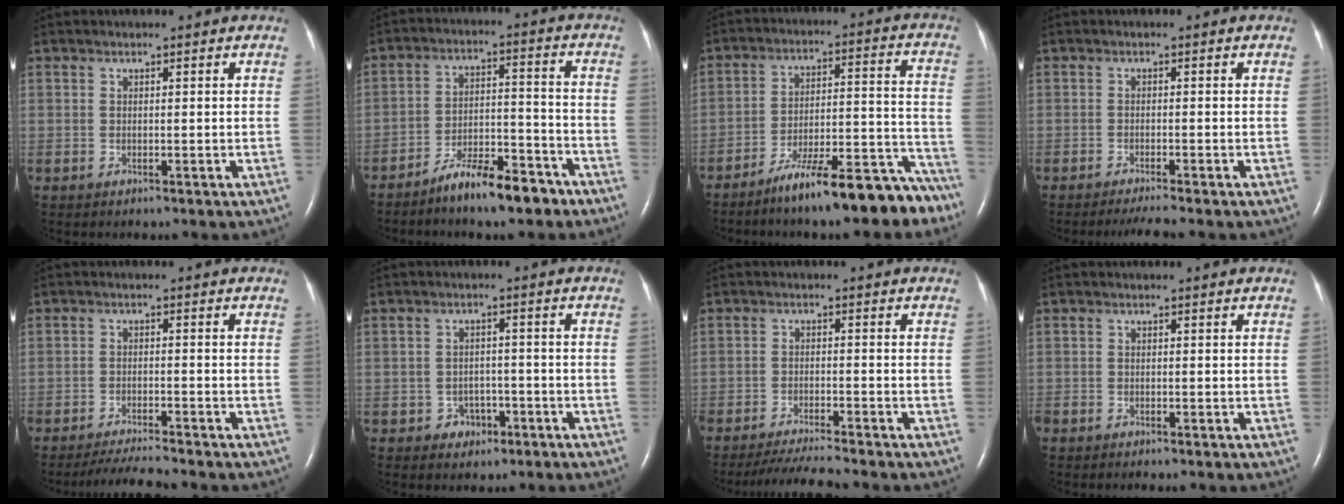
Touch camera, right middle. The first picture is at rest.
{"total": 9.4, "force": [-7.3, 2.4, 5.4], "torque": [-0.088, 0.009, -0.122]}
{"total": 15.7, "force": [-12.5, 3.1, 9.0], "torque": [-0.109, 0.046, -0.197]}
{"total": 3.0, "force": [-2.6, -0.7, 1.5], "torque": [-0.029, -0.009, -0.045]}
{"total": 4.9, "force": [-4.6, -0.7, 1.5], "torque": [-0.028, -0.020, -0.080]}
{"total": 3.1, "force": [-1.7, 2.5, 0.7], "torque": [-0.002, 0.012, -0.019]}
{"total": 6.5, "force": [-6.0, -0.8, 2.3], "torque": [-0.036, -0.022, -0.104]}
{"total": 1.3, "force": [-1.2, 0.3, 0.5], "torque": [-0.011, -0.003, -0.019]}